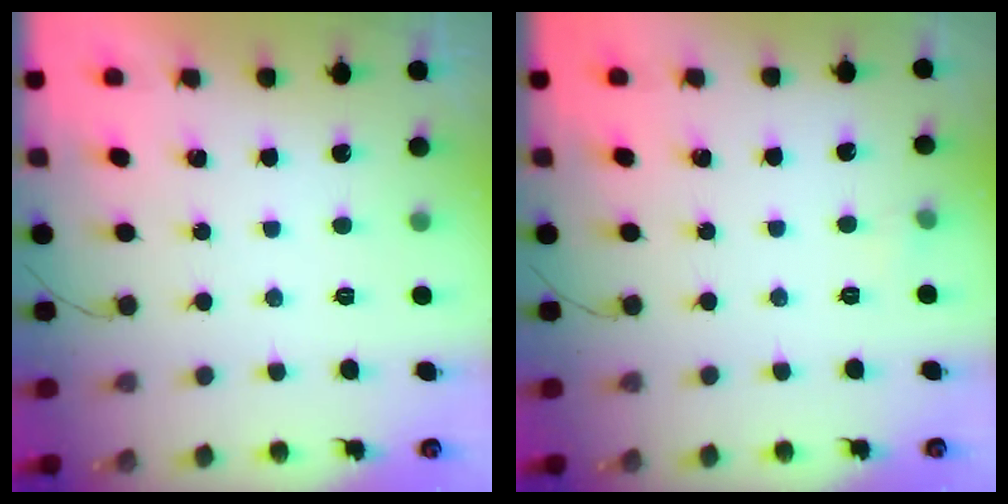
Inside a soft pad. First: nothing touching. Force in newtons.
{"total": 2.9, "press": 2.8, "slide": 0.9}